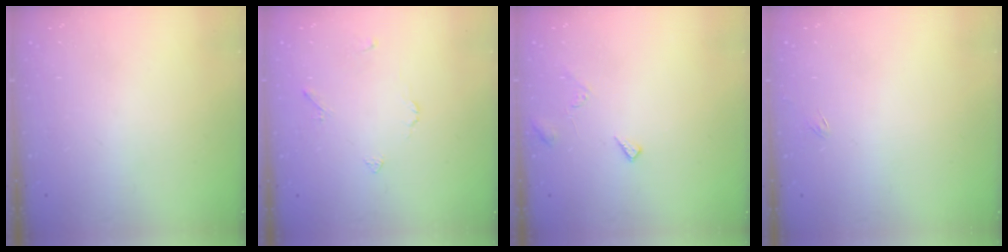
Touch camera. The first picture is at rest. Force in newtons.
{"total": 2.7, "press": 2.7, "slide": 0.5}
{"total": 5.1, "press": 5.0, "slide": 0.4}
{"total": 1.8, "press": 1.7, "slide": 0.3}